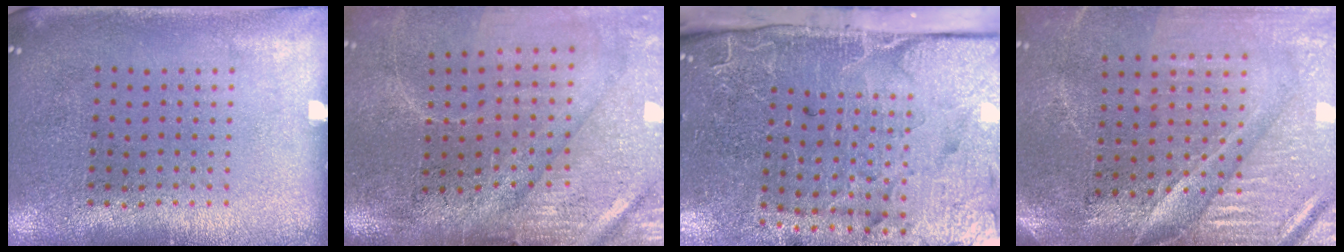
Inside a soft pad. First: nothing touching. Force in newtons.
{"total": 4.2, "press": 3.6, "slide": 2.3}
{"total": 4.9, "press": 4.0, "slide": 3.0}
{"total": 4.5, "press": 3.8, "slide": 2.3}